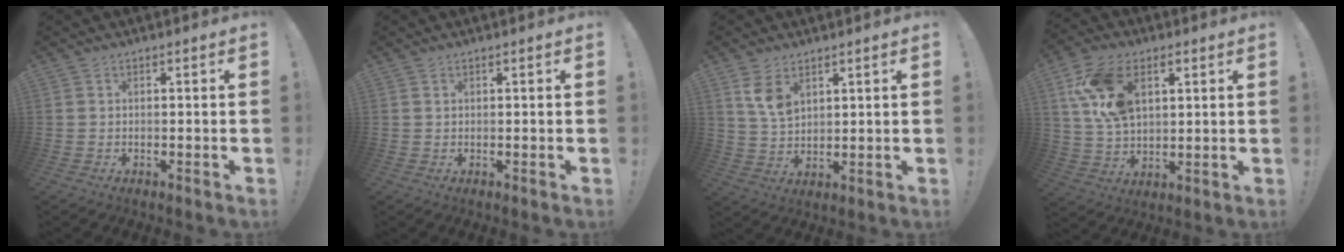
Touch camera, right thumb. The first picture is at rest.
{"total": 0.5, "force": [0.4, 0.2, 0.3], "torque": [-0.010, 0.002, 0.009]}
{"total": 7.3, "force": [4.1, 4.1, 4.4], "torque": [-0.068, -0.021, 0.076]}
{"total": 14.6, "force": [5.7, 9.1, 9.9], "torque": [-0.200, -0.008, 0.107]}